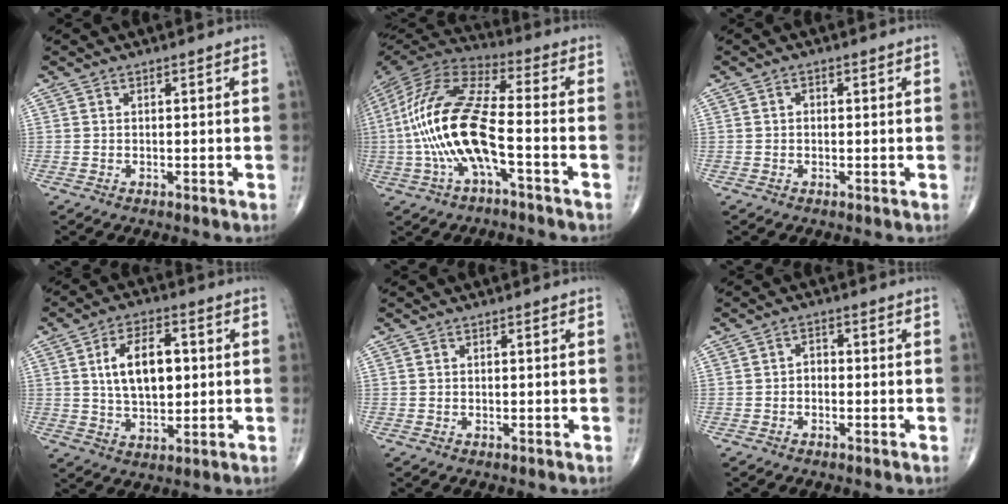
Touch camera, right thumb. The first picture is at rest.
{"total": 19.3, "force": [-3.8, 6.5, 17.8], "torque": [-0.389, 0.039, -0.071]}
{"total": 1.0, "force": [0.1, 0.8, 0.6], "torque": [-0.006, 0.004, -0.002]}
{"total": 11.3, "force": [1.8, 6.3, 9.3], "torque": [-0.141, 0.000, 0.033]}
{"total": 0.0}
{"total": 1.8, "force": [-0.6, 1.4, 1.0], "torque": [-0.004, 0.009, -0.018]}